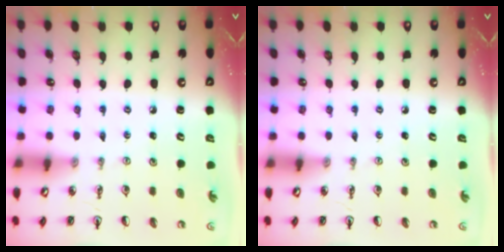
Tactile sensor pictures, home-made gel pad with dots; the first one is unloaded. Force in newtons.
{"total": 0.0}